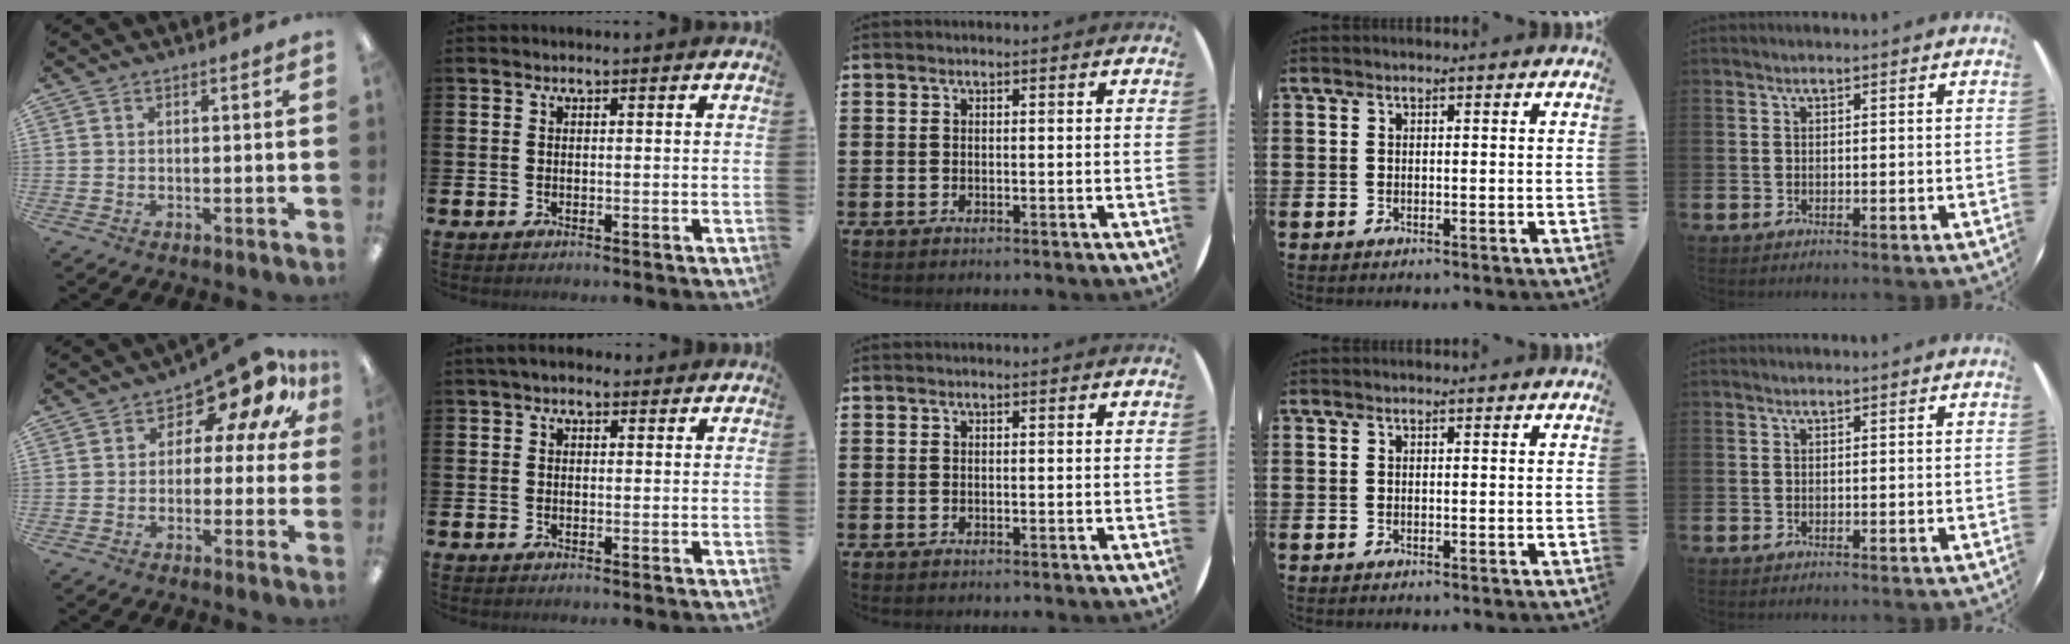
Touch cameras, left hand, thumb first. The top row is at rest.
{"thumb": {"total": 11.3, "force": [7.6, 5.4, 6.4], "torque": [-0.095, -0.058, 0.131]}, "index": {"total": 2.2, "force": [1.7, 1.2, 0.8], "torque": [-0.010, 0.003, 0.028]}}